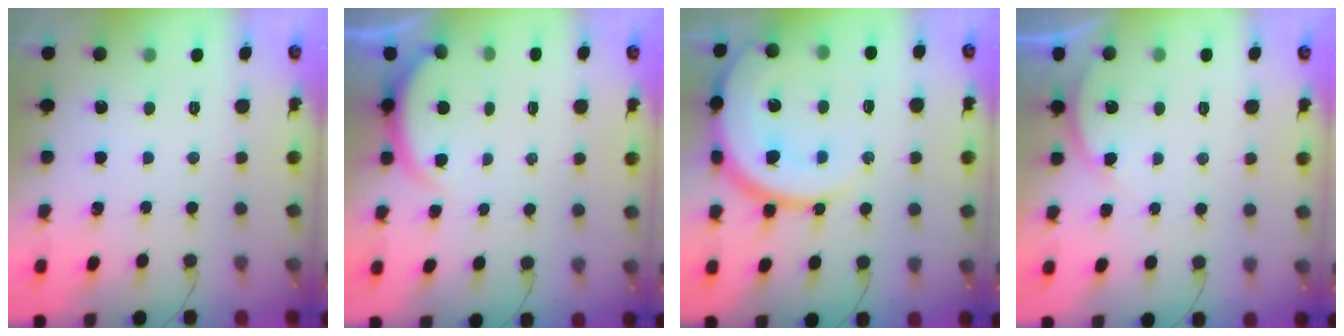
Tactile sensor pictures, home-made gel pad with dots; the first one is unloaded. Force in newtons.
{"total": 2.2, "press": 2.2, "slide": 0.6}
{"total": 19.6, "press": 19.6, "slide": 1.9}
{"total": 3.2, "press": 3.1, "slide": 0.6}